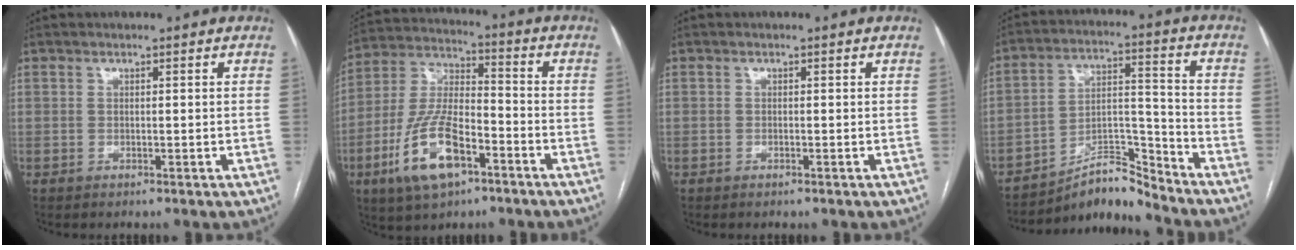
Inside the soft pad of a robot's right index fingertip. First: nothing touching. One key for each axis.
{"total": 14.4, "fx": -6.7, "fy": 5.8, "fz": 11.3, "tx": -0.240, "ty": 0.007, "tz": -0.120}
{"total": 0.0}
{"total": 8.3, "fx": -8.2, "fy": 0.8, "fz": 1.6, "tx": -0.026, "ty": 0.041, "tz": -0.143}